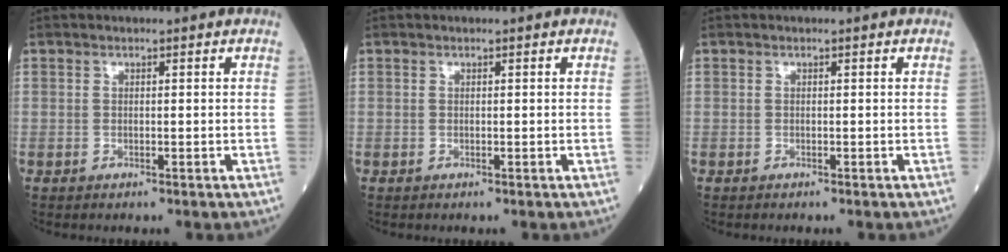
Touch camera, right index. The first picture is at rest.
{"total": 0.0}
{"total": 0.0}